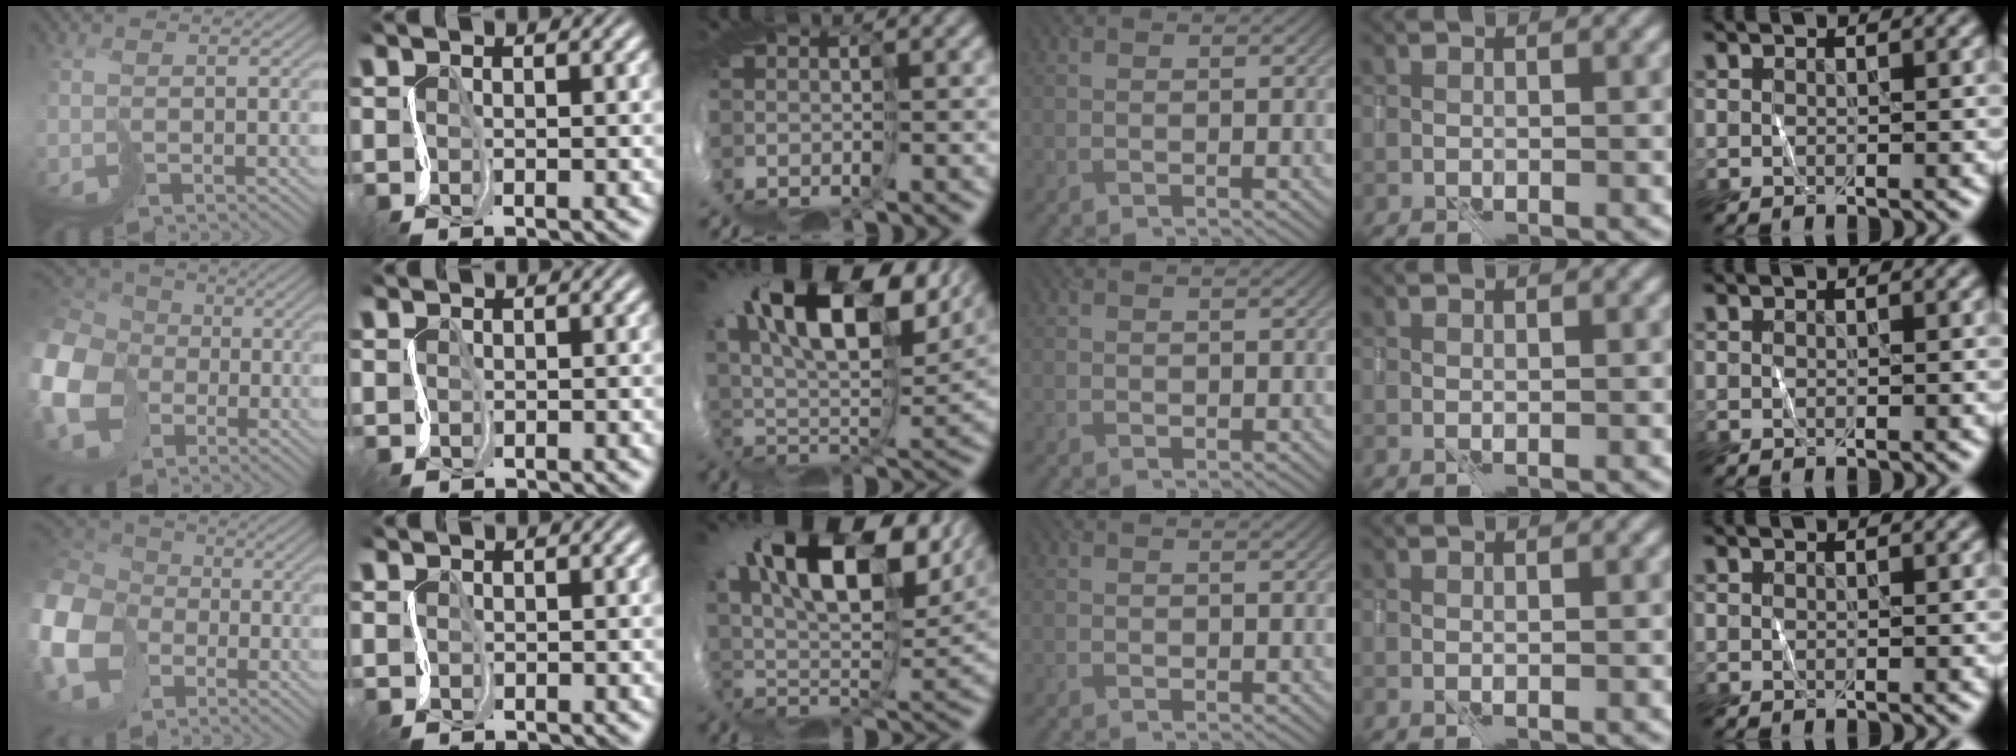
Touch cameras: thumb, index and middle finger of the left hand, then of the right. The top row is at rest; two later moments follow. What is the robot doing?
{"motion": "cut", "object": "tissue"}